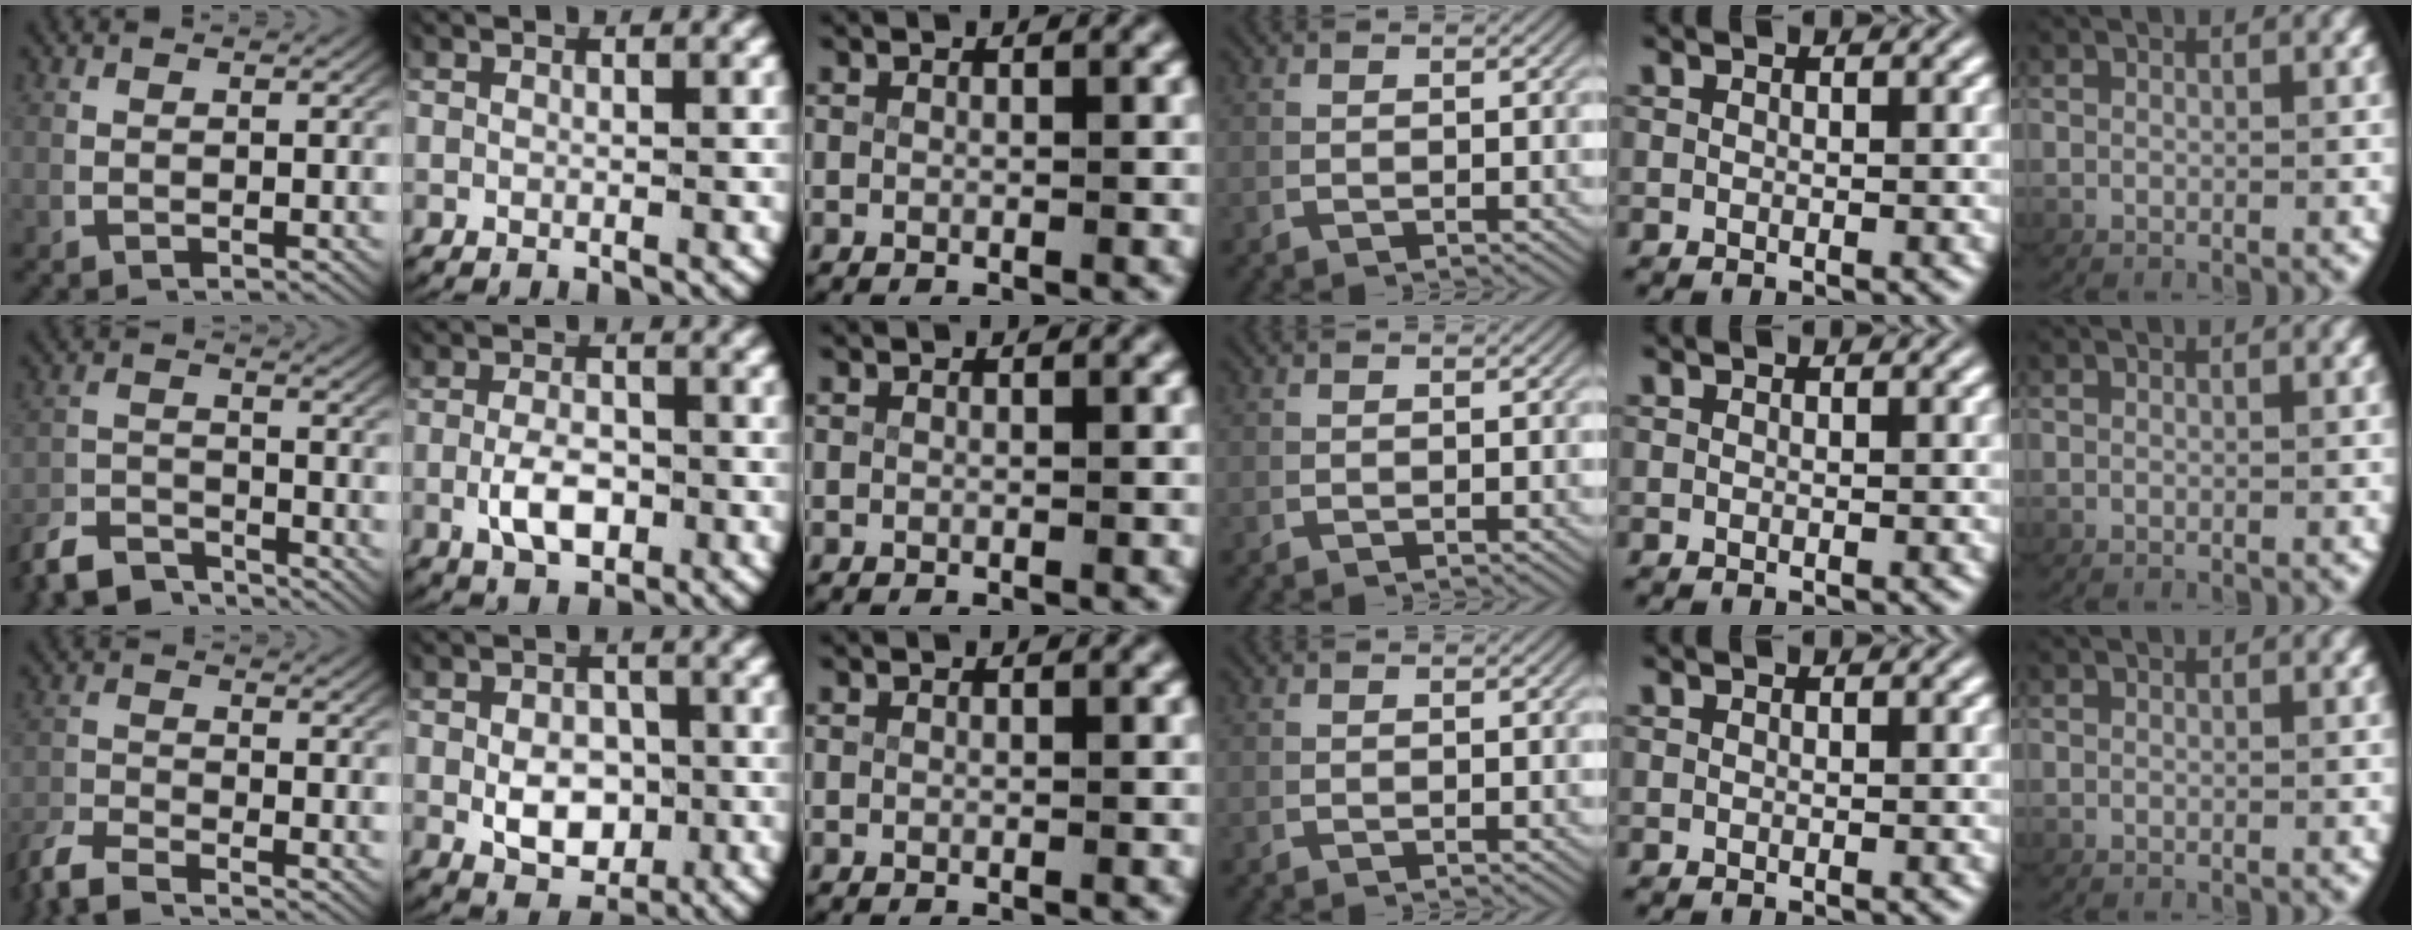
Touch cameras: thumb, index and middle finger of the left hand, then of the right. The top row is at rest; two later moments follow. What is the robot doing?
{"motion": "lift_and_place", "object": "card"}